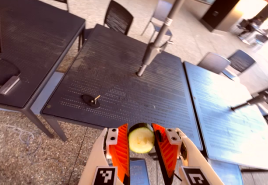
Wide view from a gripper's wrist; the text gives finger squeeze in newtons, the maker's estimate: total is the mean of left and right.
{"total": 10.7, "left": 10.6, "right": 10.8}